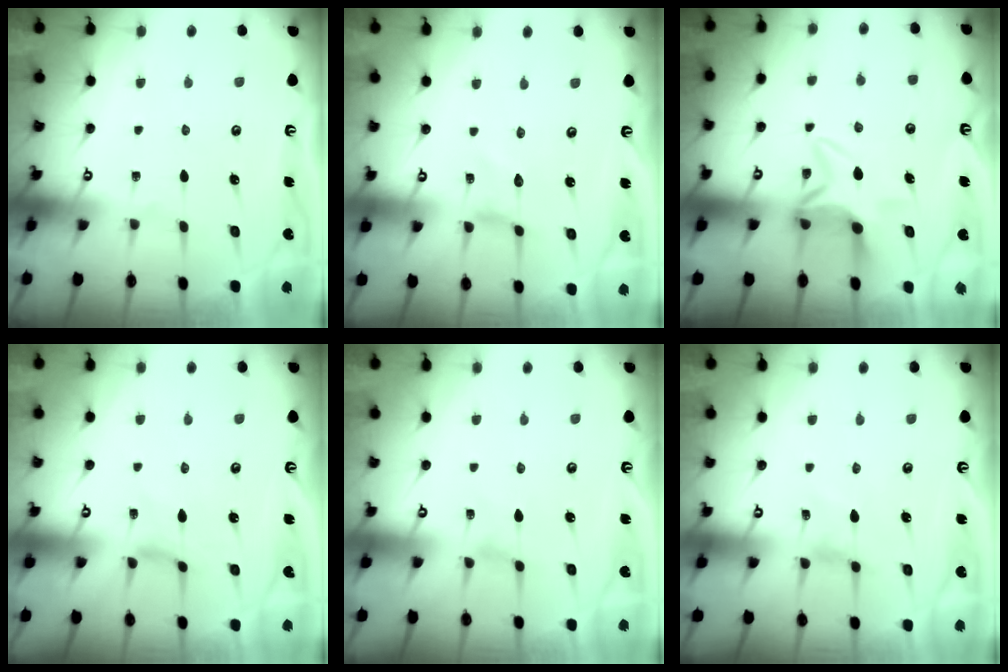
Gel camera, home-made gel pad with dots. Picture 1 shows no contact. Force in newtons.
{"total": 0.0}
{"total": 8.3, "press": 8.3, "slide": 1.0}
{"total": 0.0}
{"total": 0.0}
{"total": 1.3, "press": 1.3, "slide": 0.3}